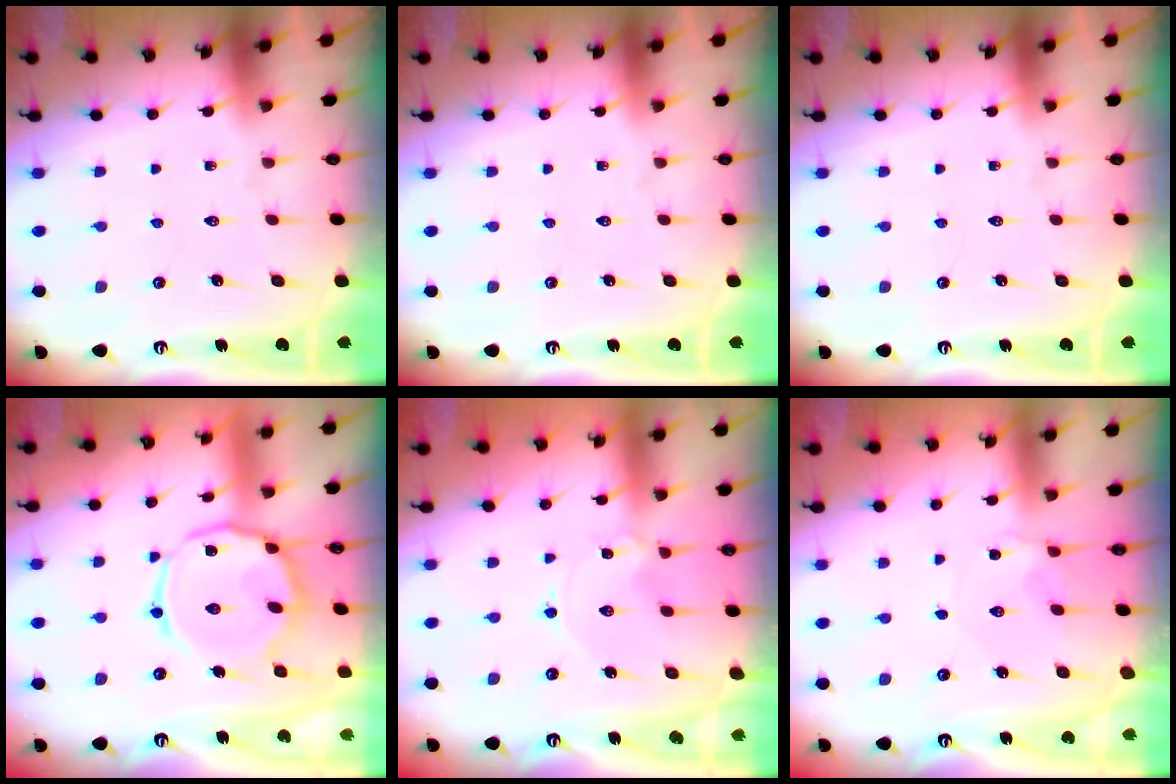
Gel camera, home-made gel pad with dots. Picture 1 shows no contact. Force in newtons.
{"total": 0.0}
{"total": 0.0}
{"total": 14.2, "press": 14.2, "slide": 1.1}
{"total": 1.4, "press": 1.4, "slide": 0.1}
{"total": 3.3, "press": 3.3, "slide": 0.5}